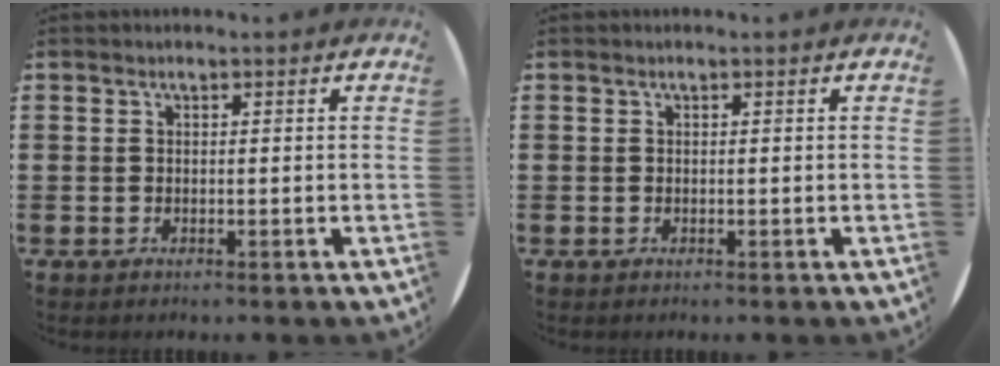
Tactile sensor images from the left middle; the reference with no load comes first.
{"total": 0.0}